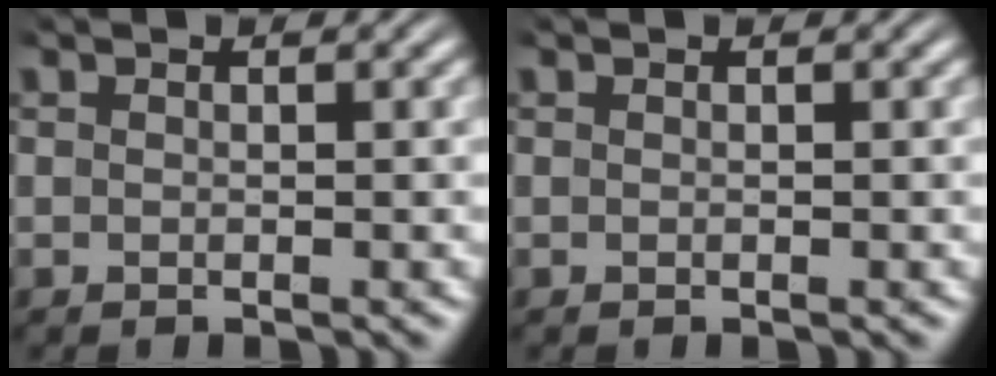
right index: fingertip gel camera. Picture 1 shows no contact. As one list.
[{"total": 0.0}]